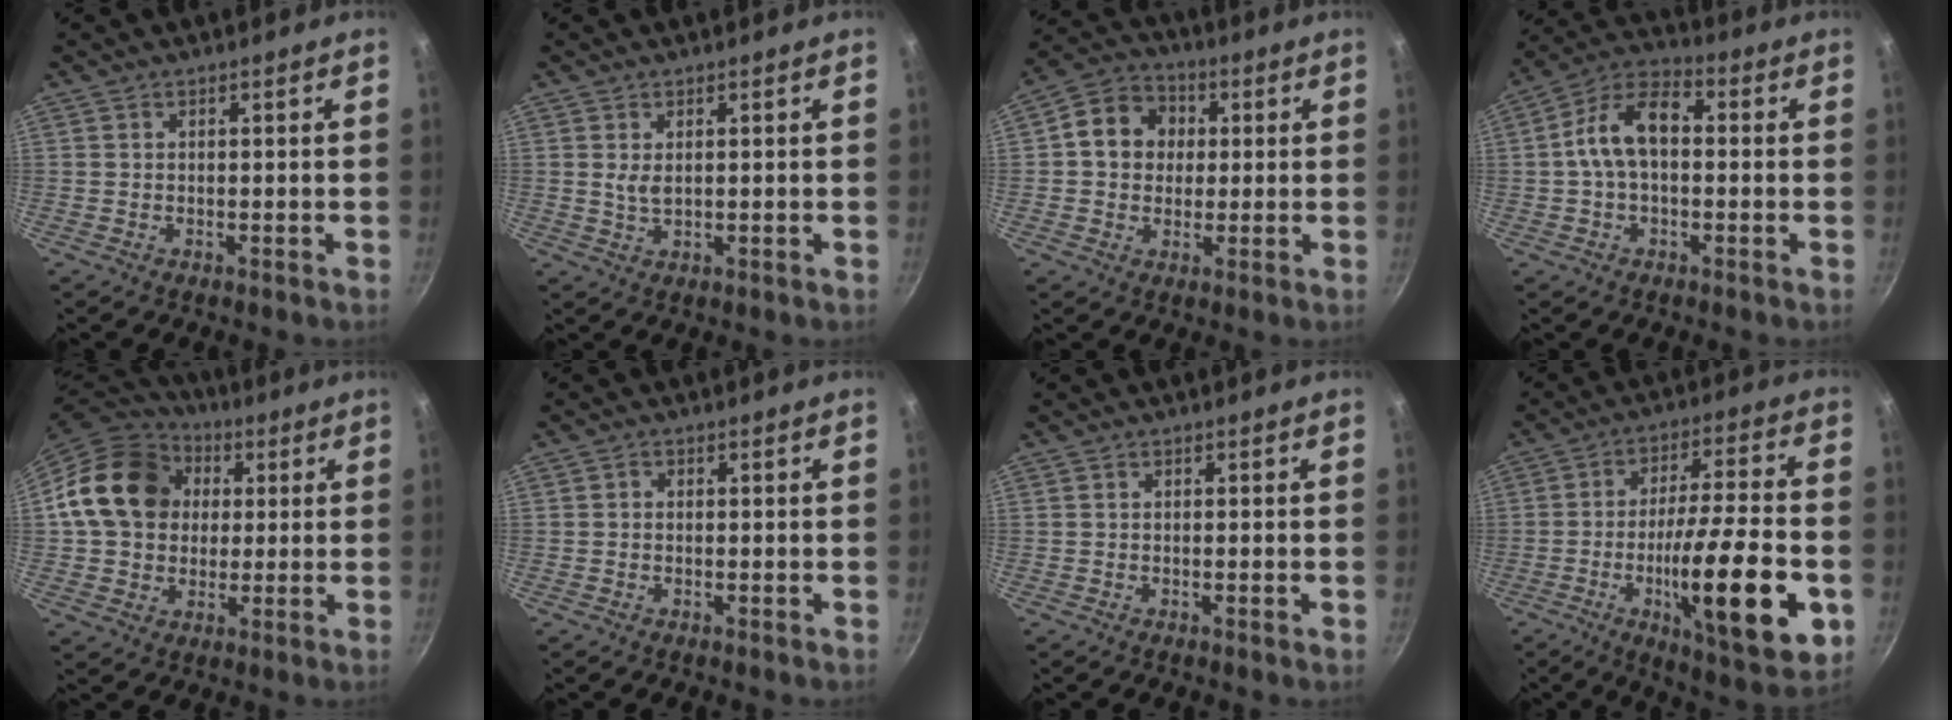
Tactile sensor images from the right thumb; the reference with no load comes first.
{"total": 2.3, "force": [0.6, 1.1, 2.0], "torque": [-0.035, -0.007, 0.014]}
{"total": 10.0, "force": [1.4, 8.6, 4.8], "torque": [-0.051, 0.013, 0.006]}
{"total": 11.1, "force": [0.4, 6.8, 8.7], "torque": [-0.143, 0.038, -0.010]}
{"total": 18.6, "force": [3.5, 15.1, 10.3], "torque": [-0.154, 0.026, 0.053]}
{"total": 0.8, "force": [-0.2, 0.7, 0.3], "torque": [-0.006, 0.004, -0.003]}
{"total": 0.7, "force": [-0.3, 0.0, 0.6], "torque": [-0.012, 0.000, -0.007]}
{"total": 22.9, "force": [-6.4, 5.6, 21.2], "torque": [-0.317, 0.016, -0.098]}